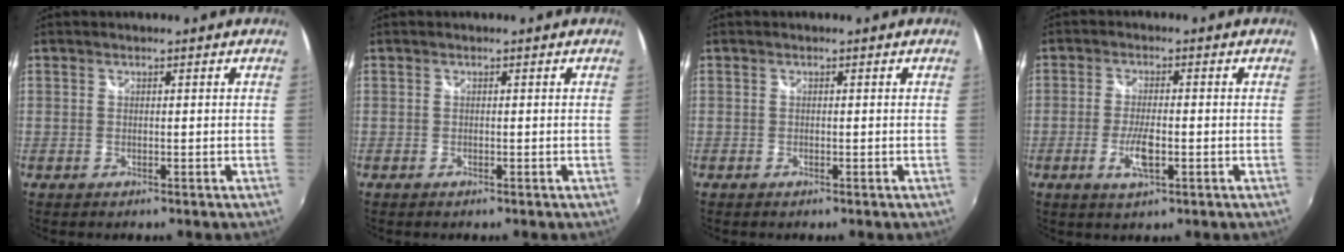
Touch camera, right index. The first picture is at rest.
{"total": 0.0}
{"total": 0.0}
{"total": 5.1, "force": [-1.7, 1.2, 4.6], "torque": [-0.098, -0.005, -0.031]}